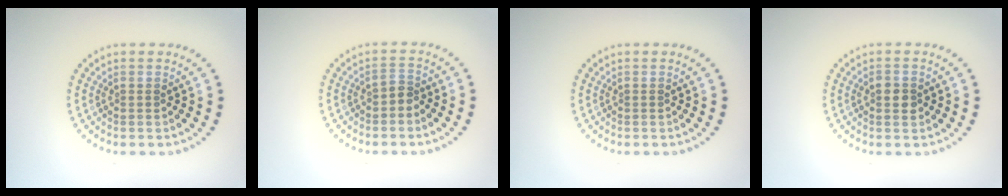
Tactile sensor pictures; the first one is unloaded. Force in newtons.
{"total": 1.2, "press": 0.9, "slide": 0.8}
{"total": 0.0}
{"total": 2.2, "press": 2.2, "slide": 0.1}